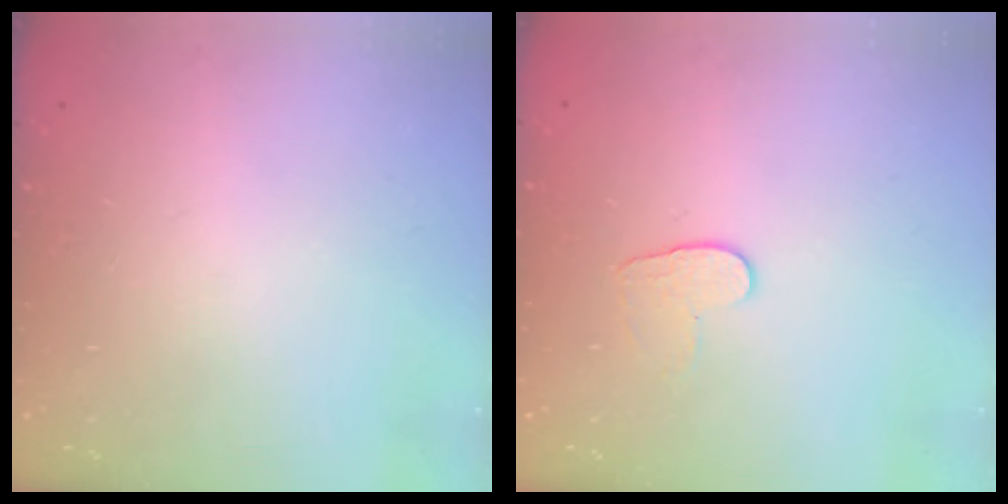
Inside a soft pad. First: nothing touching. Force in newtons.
{"total": 5.3, "press": 5.3, "slide": 0.5}